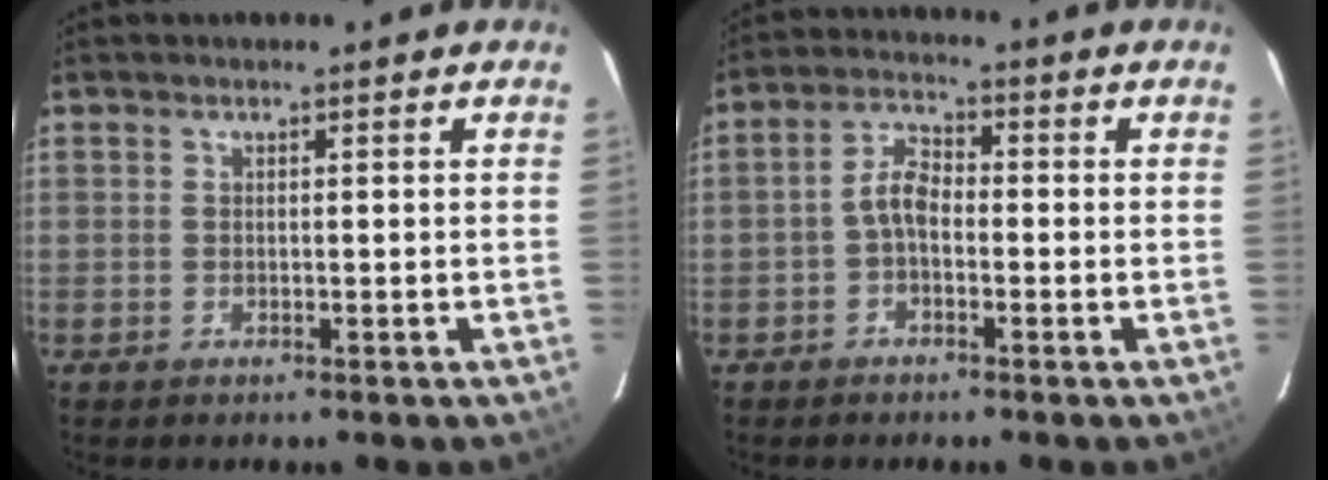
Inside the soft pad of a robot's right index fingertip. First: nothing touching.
{"total": 4.2, "force": [-1.2, 2.4, 3.2], "torque": [-0.066, 0.017, -0.025]}